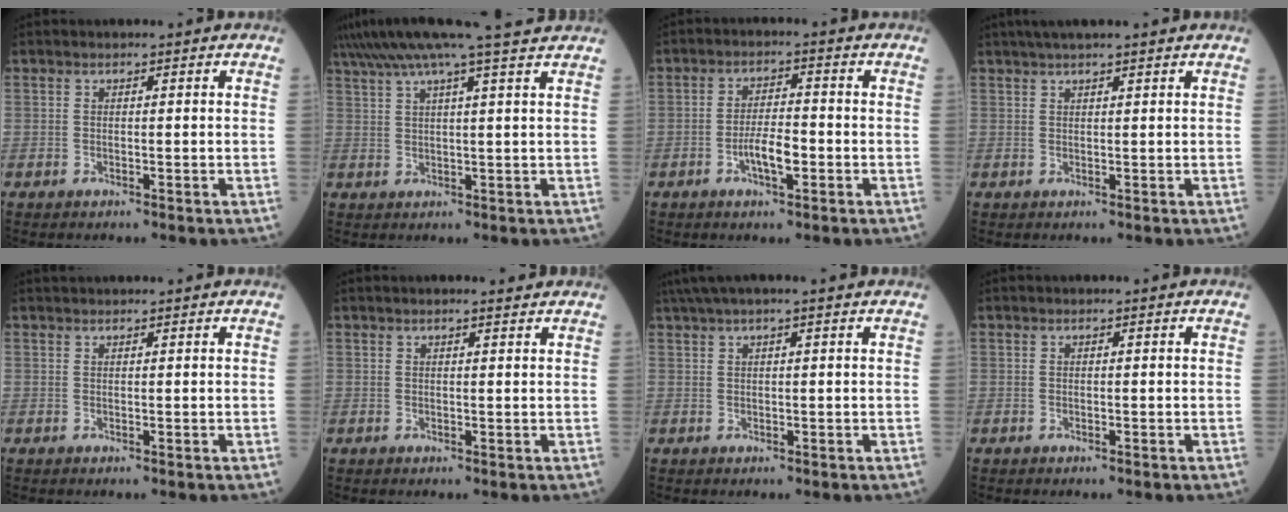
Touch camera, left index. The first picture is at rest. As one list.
[{"total": 13.5, "force": [11.3, -1.6, 7.2], "torque": [-0.128, 0.018, 0.151]}, {"total": 4.6, "force": [-1.8, 1.2, 4.0], "torque": [-0.077, 0.003, -0.035]}, {"total": 6.2, "force": [5.1, 0.0, 3.5], "torque": [-0.052, 0.036, 0.076]}, {"total": 2.3, "force": [2.2, 0.1, 0.7], "torque": [-0.006, 0.026, 0.035]}, {"total": 1.7, "force": [1.6, 0.1, 0.6], "torque": [-0.009, 0.009, 0.020]}, {"total": 6.2, "force": [4.9, -0.5, 3.7], "torque": [-0.061, 0.040, 0.076]}, {"total": 0.0}]